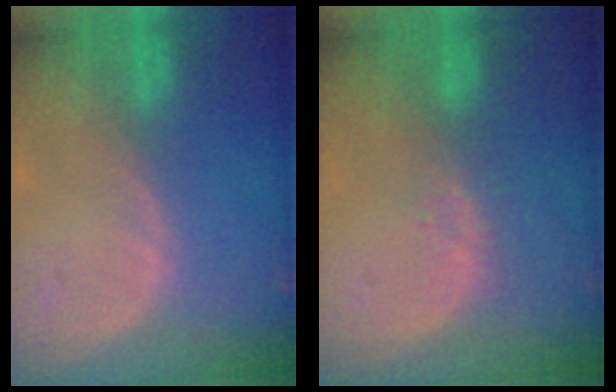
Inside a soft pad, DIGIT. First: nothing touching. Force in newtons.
{"total": 2.9, "press": 2.3, "slide": 1.8}